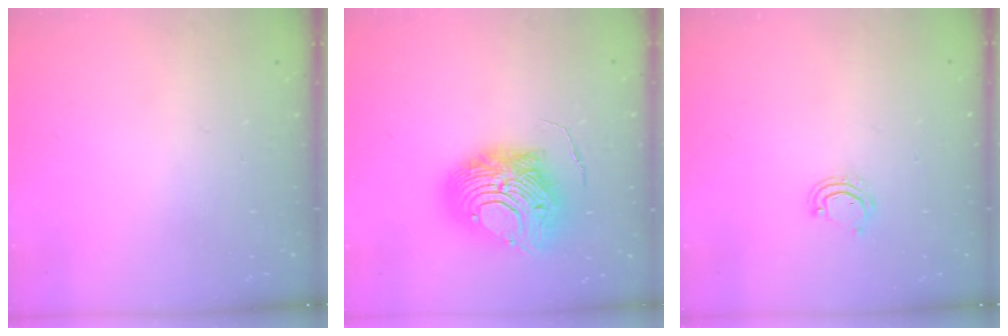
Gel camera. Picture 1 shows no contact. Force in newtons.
{"total": 15.3, "press": 15.2, "slide": 1.6}
{"total": 2.7, "press": 2.7, "slide": 0.2}